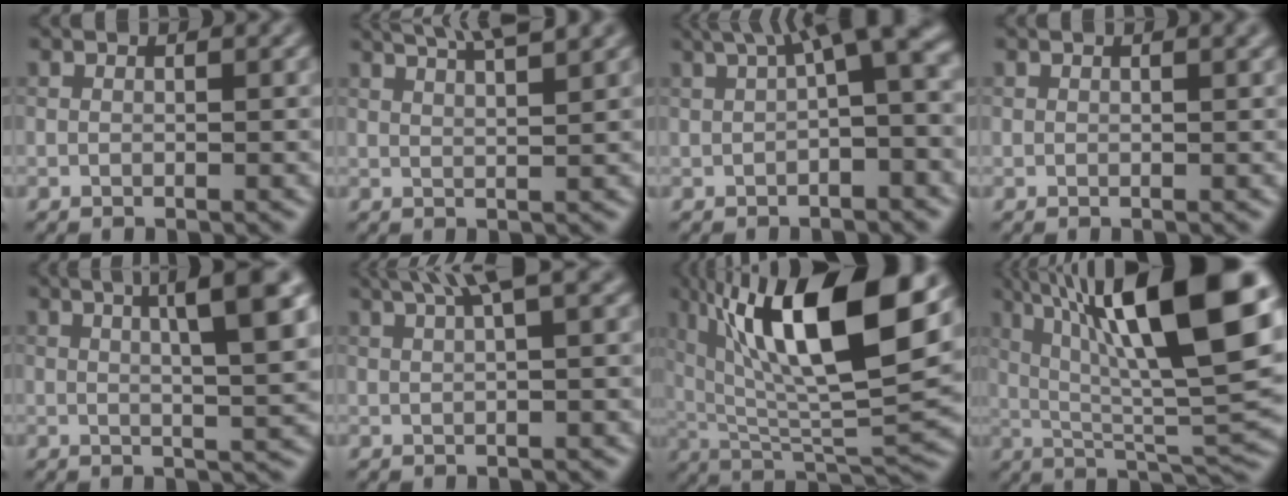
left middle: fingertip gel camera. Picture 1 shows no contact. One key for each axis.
{"total": 5.7, "fx": 4.4, "fy": 1.3, "fz": 3.4, "tx": -0.030, "ty": 0.035, "tz": 0.042}
{"total": 8.2, "fx": 2.7, "fy": 2.1, "fz": 7.4, "tx": -0.104, "ty": 0.028, "tz": 0.053}
{"total": 1.5, "fx": 1.0, "fy": 0.6, "fz": 0.9, "tx": -0.003, "ty": 0.008, "tz": 0.005}
{"total": 7.3, "fx": 2.7, "fy": 1.3, "fz": 6.6, "tx": -0.073, "ty": 0.016, "tz": 0.052}
{"total": 4.1, "fx": 2.4, "fy": 0.4, "fz": 3.3, "tx": -0.055, "ty": 0.020, "tz": 0.042}
{"total": 13.2, "fx": 5.2, "fy": 3.8, "fz": 11.5, "tx": -0.193, "ty": 0.014, "tz": 0.100}
{"total": 14.5, "fx": 5.3, "fy": 3.5, "fz": 13.0, "tx": -0.210, "ty": 0.016, "tz": 0.097}